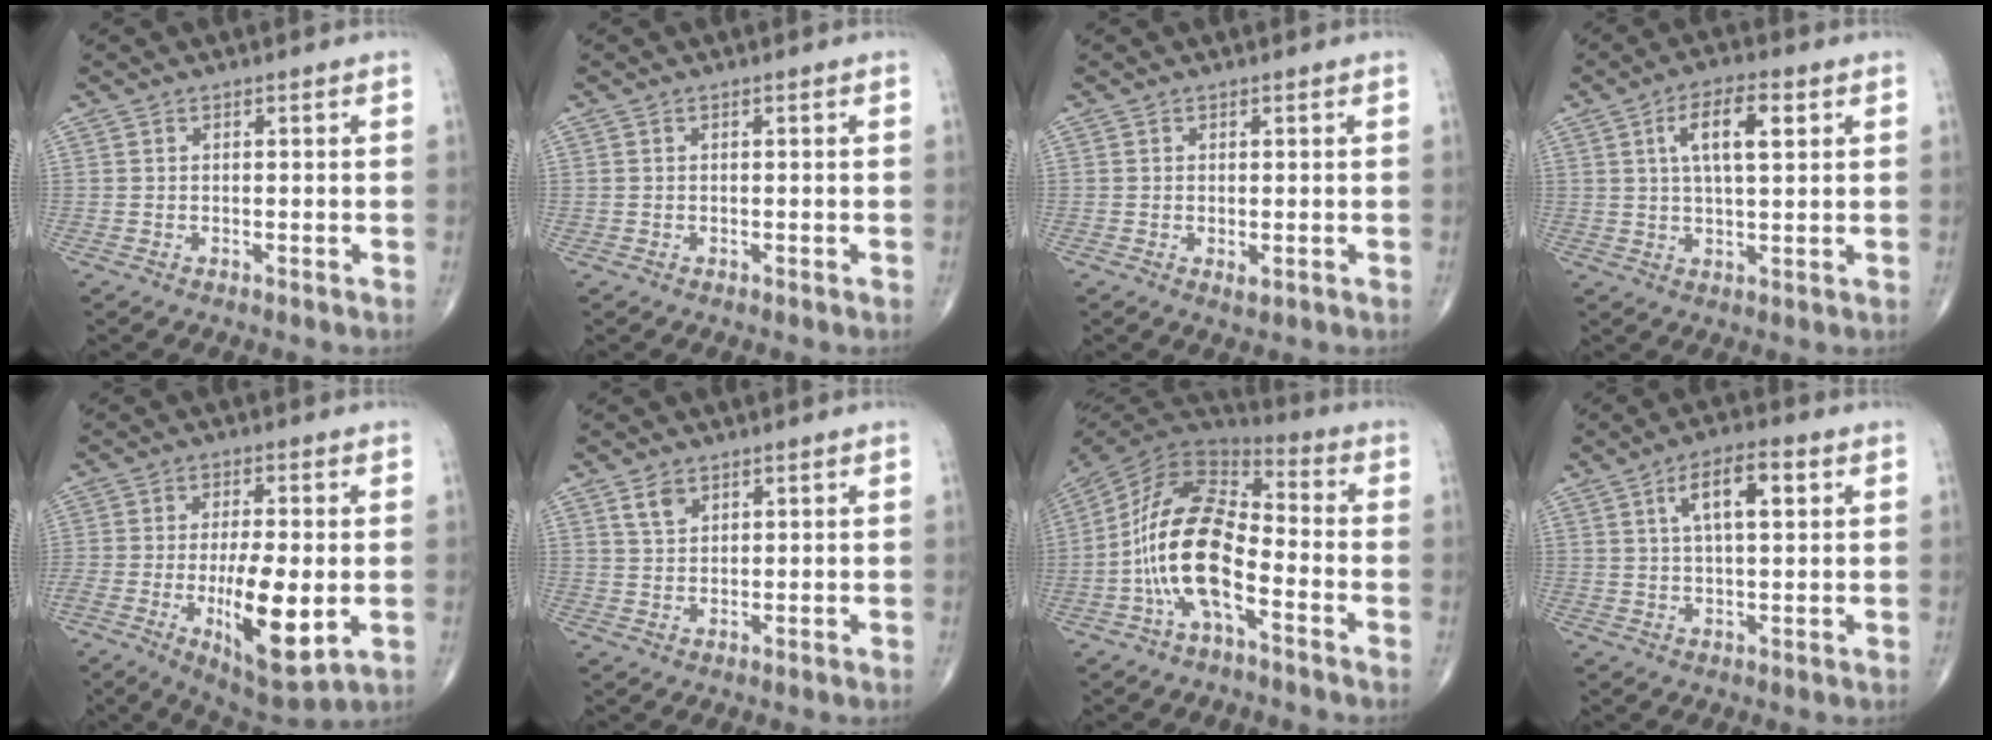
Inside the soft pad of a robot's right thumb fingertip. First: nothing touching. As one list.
[{"total": 0.0}, {"total": 1.3, "force": [-0.2, 0.6, 1.2], "torque": [-0.021, -0.005, -0.002]}, {"total": 8.4, "force": [2.8, 3.1, 7.3], "torque": [-0.120, 0.000, 0.046]}, {"total": 14.8, "force": [-3.2, 5.0, 13.5], "torque": [-0.226, -0.014, -0.043]}, {"total": 3.3, "force": [1.9, 2.0, 1.8], "torque": [-0.027, -0.009, 0.041]}, {"total": 16.8, "force": [-5.0, 7.6, 14.2], "torque": [-0.267, 0.050, -0.099]}, {"total": 8.2, "force": [2.7, 3.1, 7.1], "torque": [-0.110, 0.005, 0.042]}]